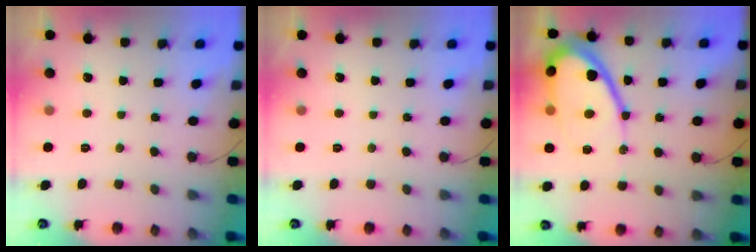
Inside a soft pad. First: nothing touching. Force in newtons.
{"total": 0.0}
{"total": 15.1, "press": 15.1, "slide": 1.4}